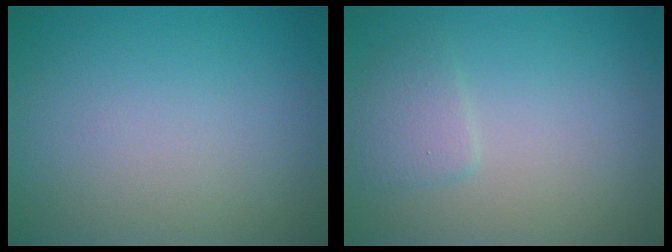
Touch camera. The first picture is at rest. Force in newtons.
{"total": 1.7, "press": 1.7, "slide": 0.0}